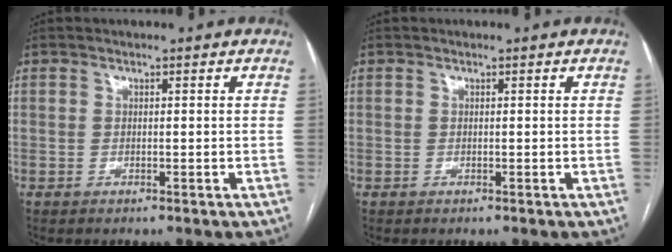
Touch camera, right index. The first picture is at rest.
{"total": 0.0}